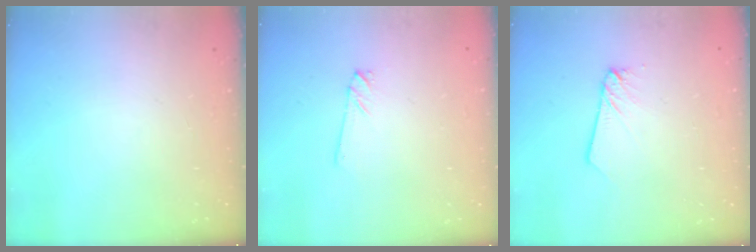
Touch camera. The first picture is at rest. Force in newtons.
{"total": 0.8, "press": 0.8, "slide": 0.1}
{"total": 1.5, "press": 1.4, "slide": 0.1}